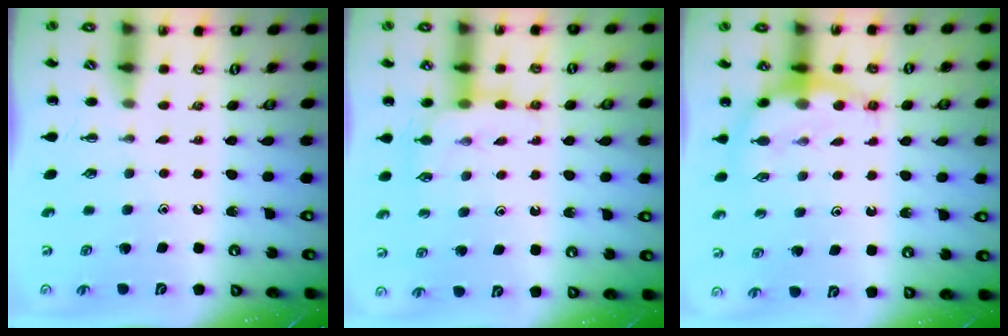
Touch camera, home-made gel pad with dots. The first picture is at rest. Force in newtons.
{"total": 8.0, "press": 8.0, "slide": 0.7}
{"total": 7.3, "press": 7.2, "slide": 1.3}